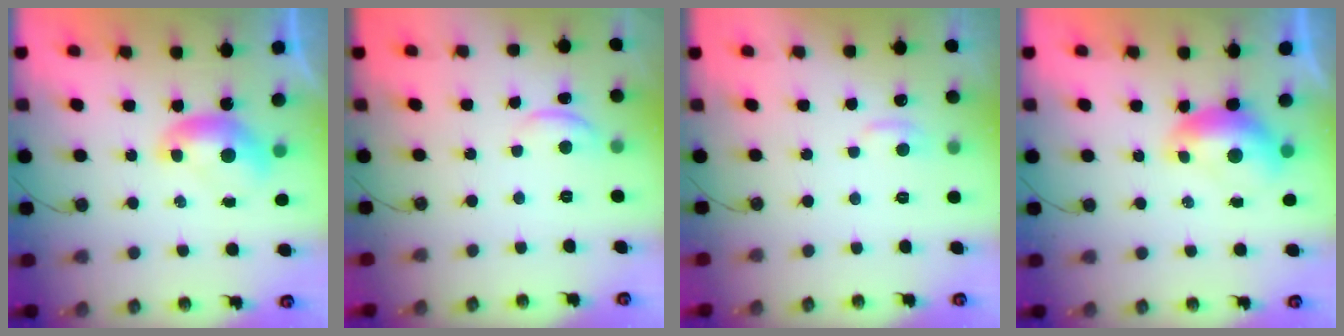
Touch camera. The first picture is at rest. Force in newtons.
{"total": 2.2, "press": 2.1, "slide": 0.5}
{"total": 1.2, "press": 0.9, "slide": 0.8}
{"total": 0.7, "press": 0.6, "slide": 0.4}